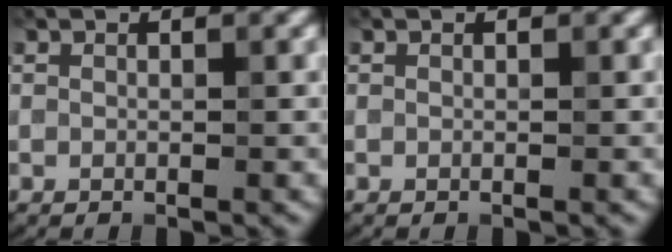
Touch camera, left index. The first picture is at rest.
{"total": 0.0}